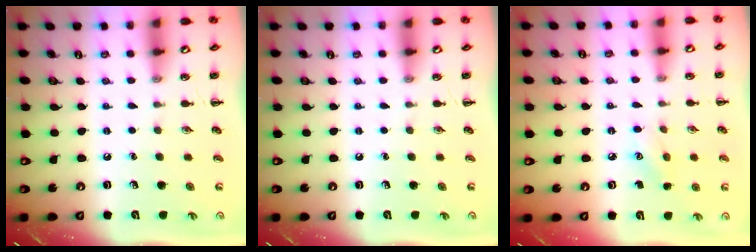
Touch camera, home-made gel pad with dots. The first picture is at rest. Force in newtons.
{"total": 0.0}
{"total": 5.6, "press": 5.5, "slide": 1.3}